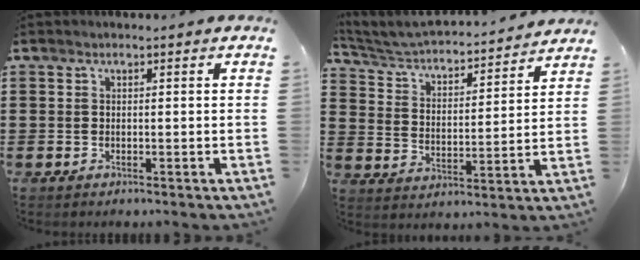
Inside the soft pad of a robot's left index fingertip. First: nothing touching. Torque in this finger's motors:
{"motor_torque": [0.97, -1.17, 0.24, 0.17]}